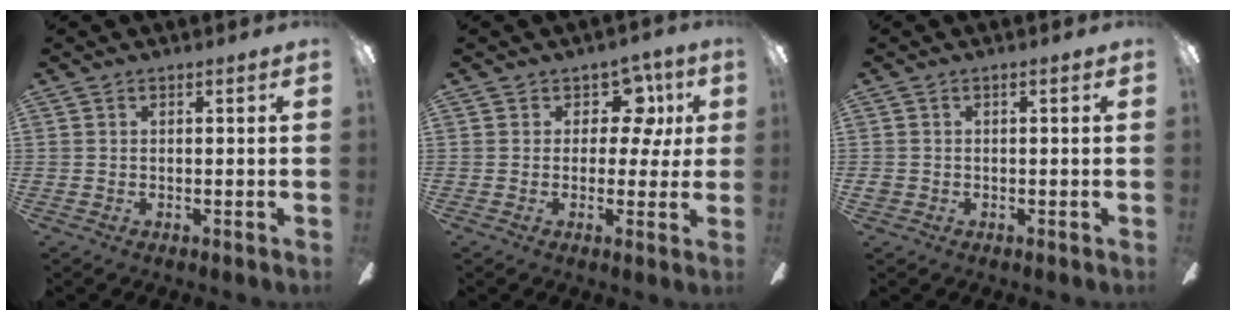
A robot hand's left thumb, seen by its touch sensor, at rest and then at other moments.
{"total": 8.7, "force": [3.4, 6.2, 4.9], "torque": [-0.073, -0.007, 0.062]}
{"total": 1.3, "force": [-0.4, 1.0, 0.7], "torque": [-0.011, 0.003, -0.008]}